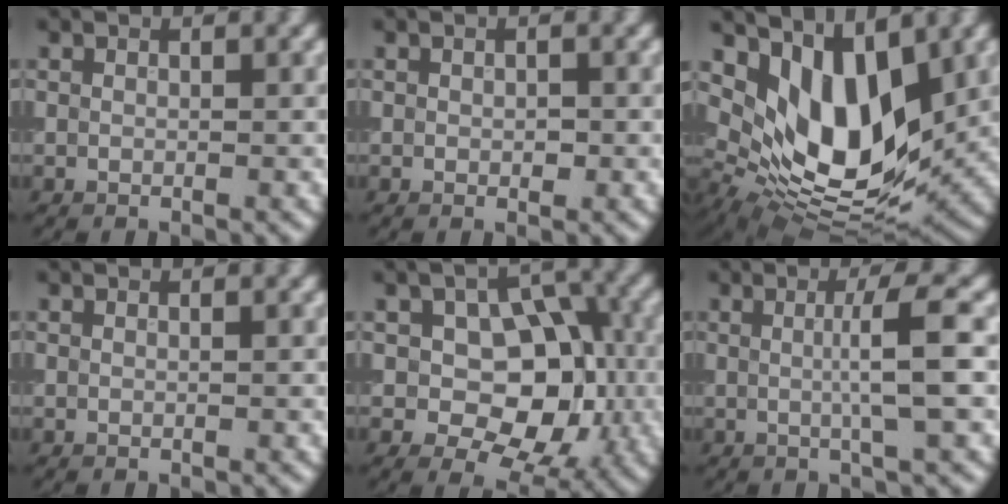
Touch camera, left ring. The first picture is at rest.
{"total": 0.8, "force": [-0.1, 0.5, 0.7], "torque": [-0.009, -0.002, 0.000]}
{"total": 9.8, "force": [3.2, 5.2, 7.7], "torque": [-0.133, -0.021, 0.060]}
{"total": 0.0}
{"total": 9.6, "force": [-0.5, 6.4, 7.1], "torque": [-0.090, 0.008, -0.015]}
{"total": 4.1, "force": [0.2, 0.6, 4.1], "torque": [-0.063, 0.002, -0.002]}